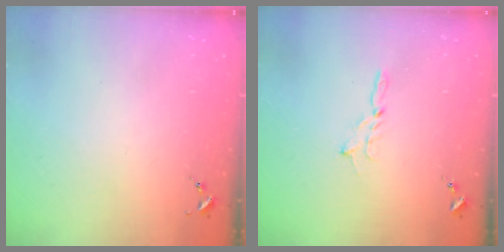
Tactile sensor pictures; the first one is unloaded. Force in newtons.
{"total": 1.8, "press": 1.7, "slide": 0.2}